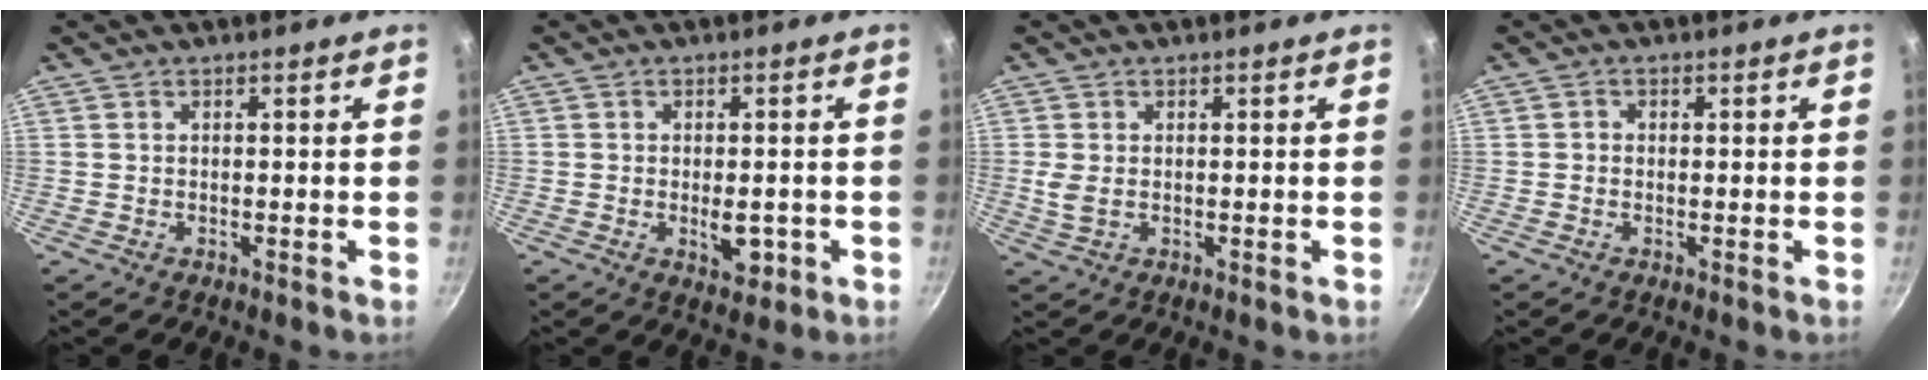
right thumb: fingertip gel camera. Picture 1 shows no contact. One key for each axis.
{"total": 3.9, "fx": -1.0, "fy": 2.1, "fz": 3.1, "tx": -0.033, "ty": -0.002, "tz": -0.008}
{"total": 2.6, "fx": 0.1, "fy": 1.6, "fz": 2.0, "tx": -0.057, "ty": -0.003, "tz": 0.005}
{"total": 0.7, "fx": 0.0, "fy": 0.7, "fz": 0.2, "tx": 0.001, "ty": 0.002, "tz": -0.003}